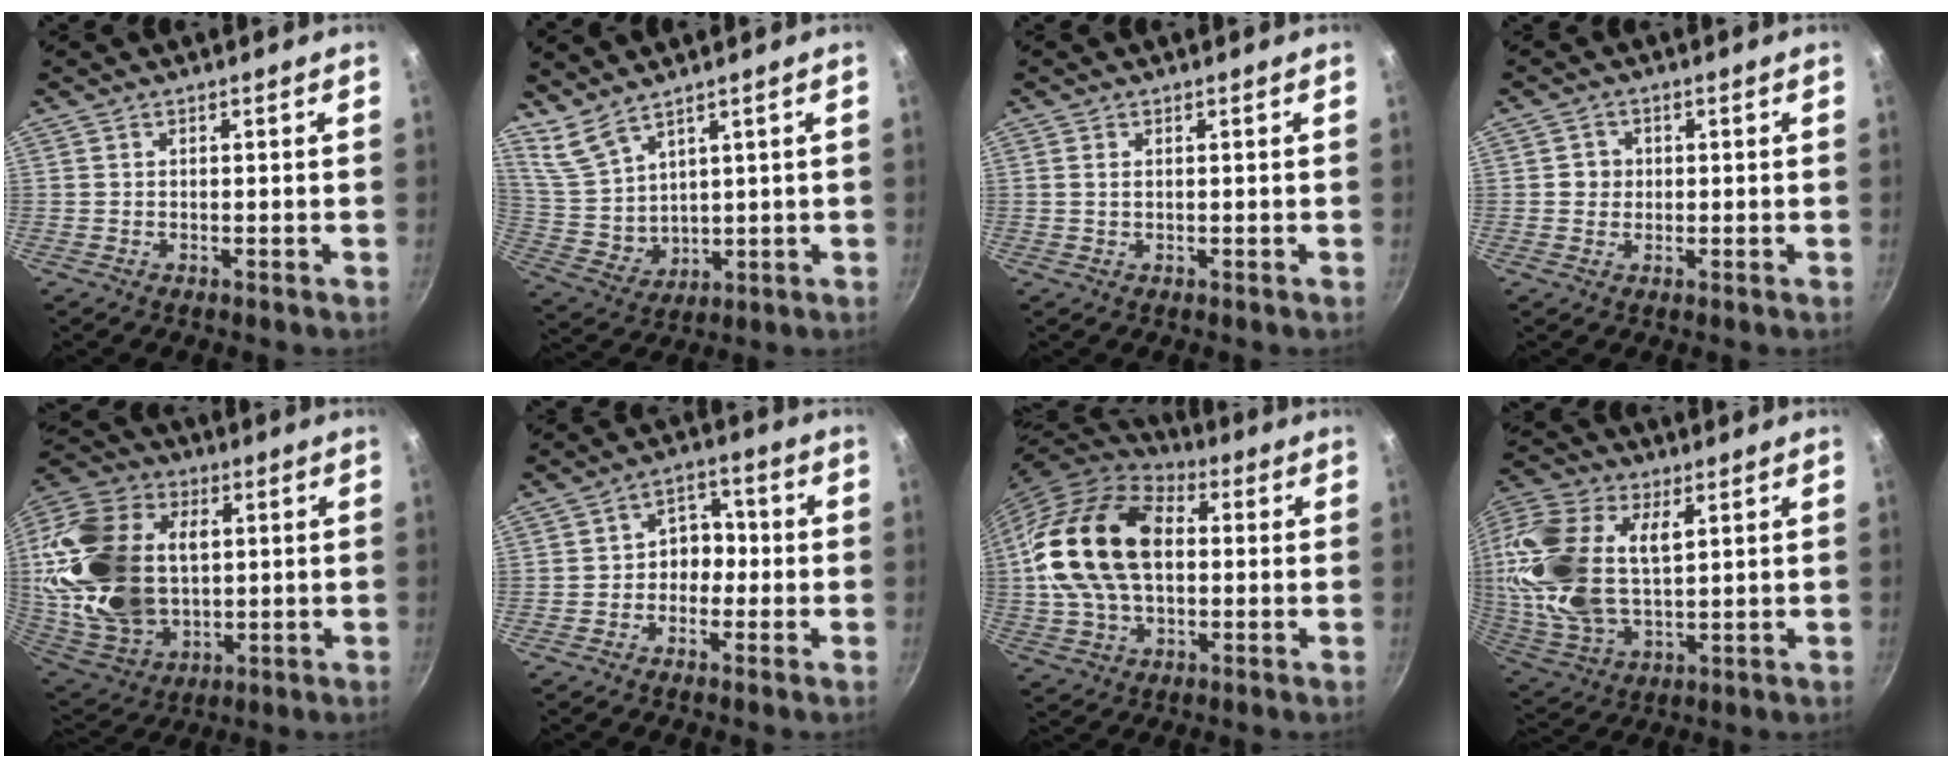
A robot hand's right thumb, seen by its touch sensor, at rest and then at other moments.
{"total": 7.5, "force": [5.8, 3.3, 3.5], "torque": [-0.060, -0.043, 0.138]}
{"total": 1.0, "force": [0.3, 0.6, 0.8], "torque": [-0.013, 0.002, 0.004]}
{"total": 2.7, "force": [0.2, 2.6, 0.7], "torque": [0.005, 0.005, -0.001]}
{"total": 26.7, "force": [3.0, 18.2, 19.3], "torque": [-0.369, 0.003, 0.064]}
{"total": 6.1, "force": [-0.9, 4.9, 3.4], "torque": [0.003, 0.024, -0.026]}
{"total": 20.8, "force": [1.8, 13.7, 15.5], "torque": [-0.269, 0.025, 0.024]}
{"total": 23.6, "force": [5.6, 14.3, 17.9], "torque": [-0.383, -0.003, 0.105]}